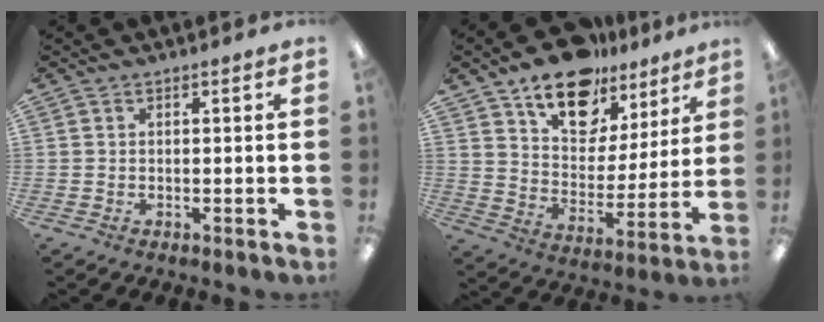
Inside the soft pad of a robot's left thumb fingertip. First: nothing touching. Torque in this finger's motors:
{"motor_torque": [0.61, 0.61, 1.39, -1.38, 0.26]}